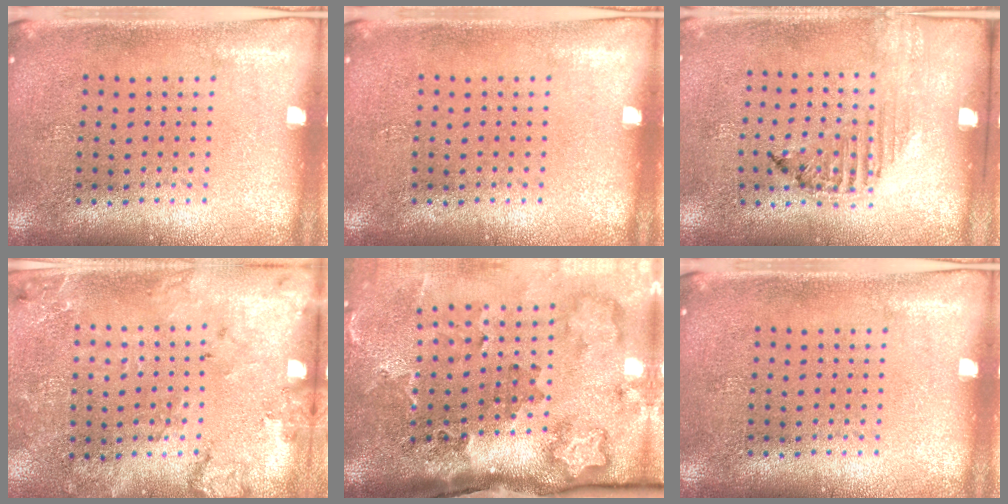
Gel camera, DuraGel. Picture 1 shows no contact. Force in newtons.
{"total": 0.0}
{"total": 1.2, "press": 1.1, "slide": 0.4}
{"total": 1.8, "press": 1.7, "slide": 0.6}
{"total": 3.8, "press": 2.4, "slide": 3.0}
{"total": 0.0}